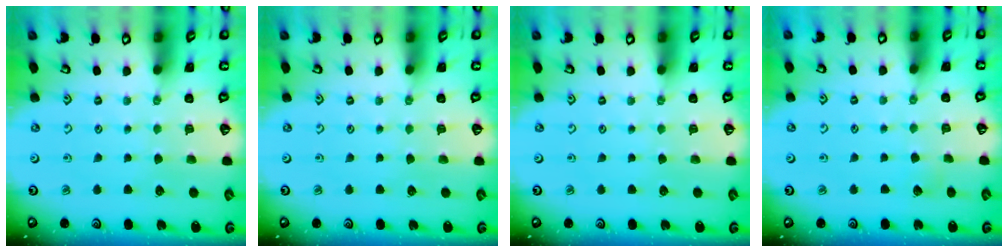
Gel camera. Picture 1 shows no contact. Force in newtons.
{"total": 0.0}
{"total": 0.0}
{"total": 2.9, "press": 2.9, "slide": 0.4}